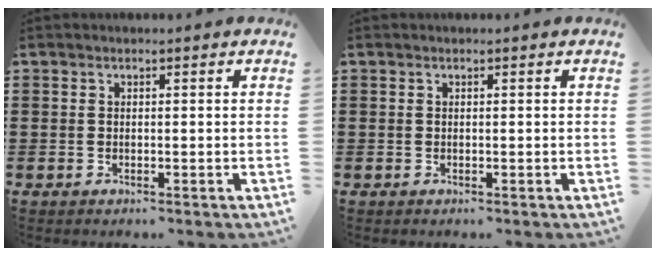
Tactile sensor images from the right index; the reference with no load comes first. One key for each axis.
{"total": 0.0}